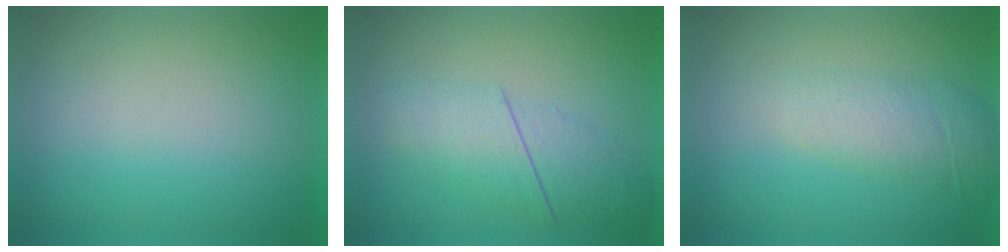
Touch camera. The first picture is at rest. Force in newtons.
{"total": 2.3}
{"total": 1.0}